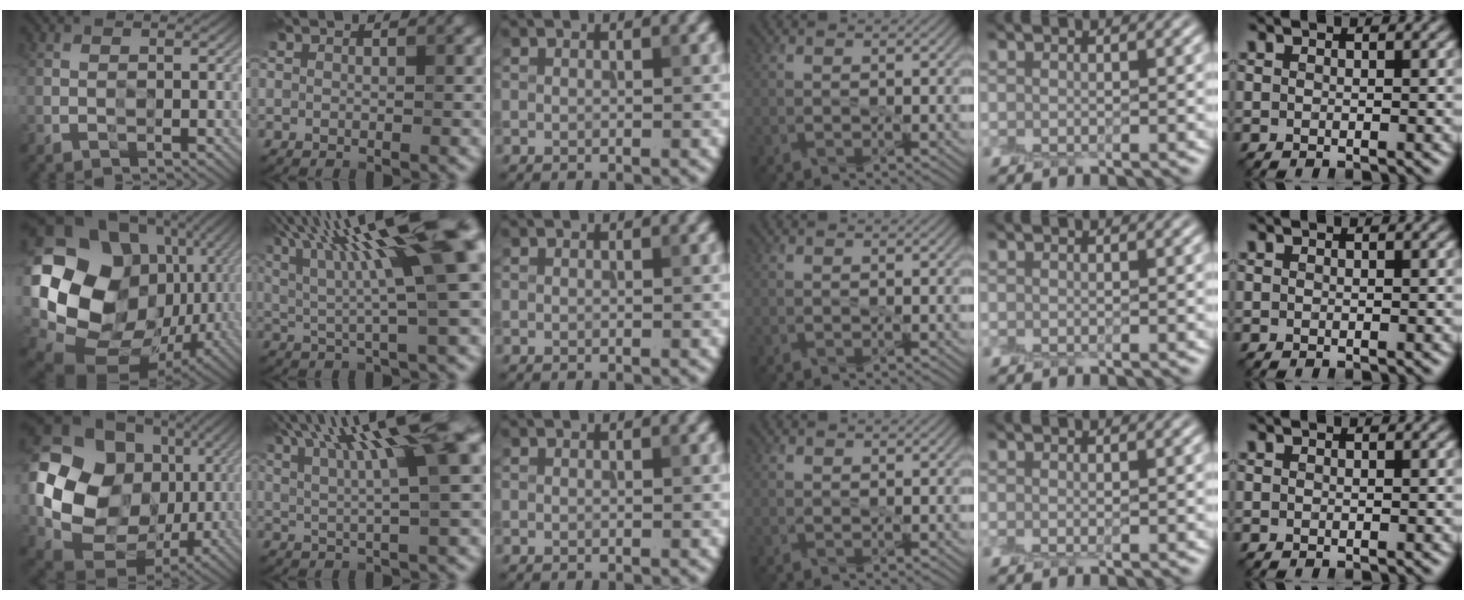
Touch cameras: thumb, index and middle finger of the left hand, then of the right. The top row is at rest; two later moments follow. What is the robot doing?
{"motion": "peel", "object": "plastic screen protector"}